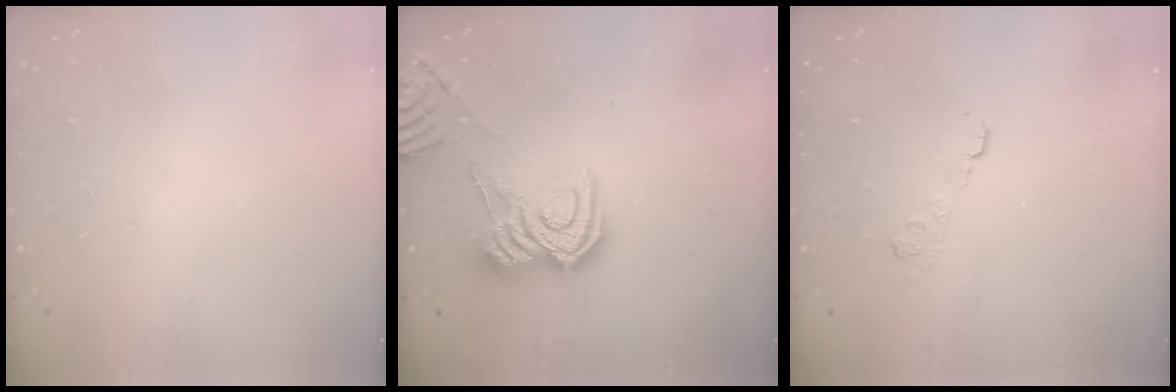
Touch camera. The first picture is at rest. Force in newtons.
{"total": 10.6, "press": 10.5, "slide": 1.3}
{"total": 4.2, "press": 3.9, "slide": 1.4}